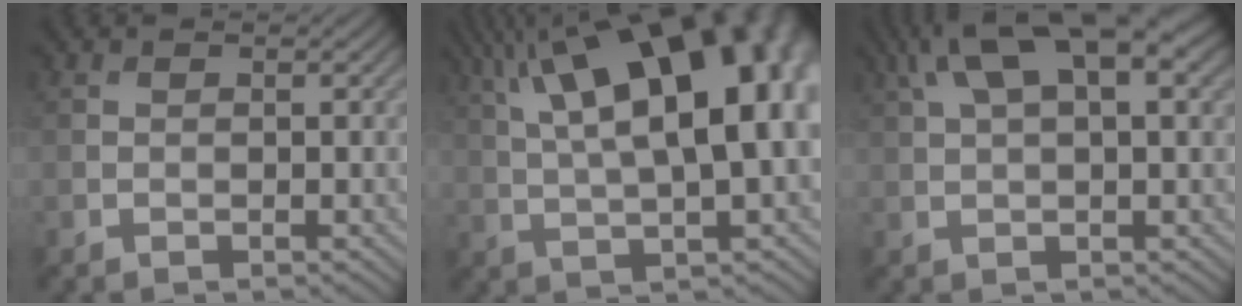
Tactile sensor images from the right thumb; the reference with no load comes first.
{"total": 19.3, "force": [6.4, 8.2, 16.3], "torque": [-0.241, 0.058, 0.095]}
{"total": 12.1, "force": [5.6, 4.9, 9.5], "torque": [-0.180, 0.019, 0.096]}